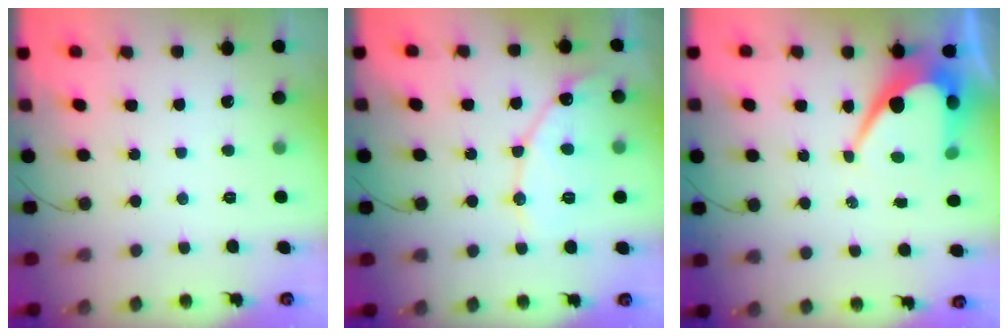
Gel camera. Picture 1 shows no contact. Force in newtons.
{"total": 11.5, "press": 11.5, "slide": 0.8}
{"total": 10.7, "press": 10.7, "slide": 0.8}